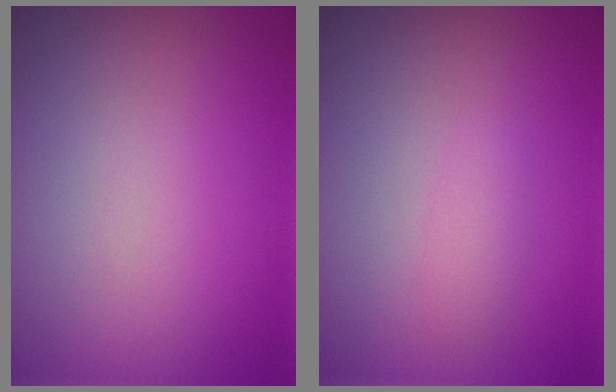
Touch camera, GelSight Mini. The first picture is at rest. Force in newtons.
{"total": 1.1, "press": 1.0, "slide": 0.1}